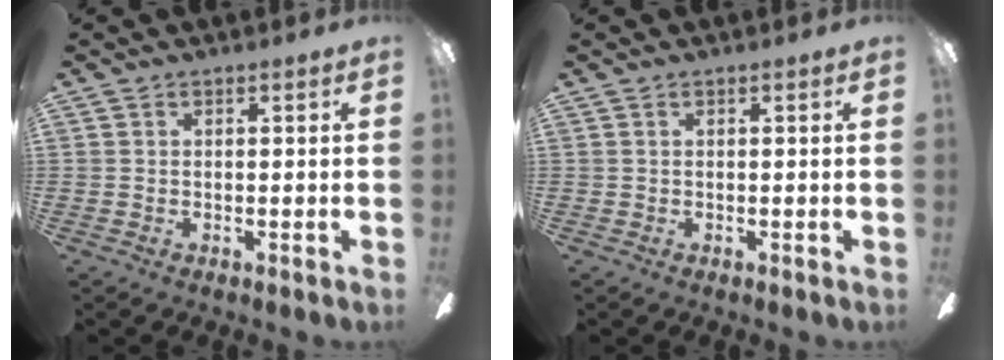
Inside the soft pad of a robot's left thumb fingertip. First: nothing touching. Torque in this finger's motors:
{"motor_torque": [-0.04, -0.13, -0.06, 0.22, 0.00]}